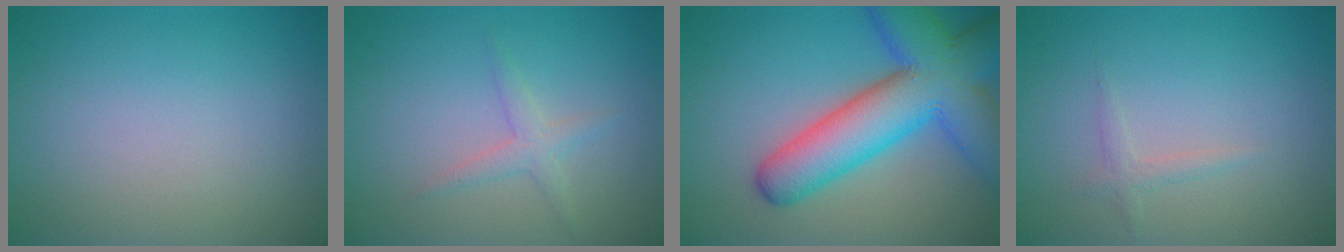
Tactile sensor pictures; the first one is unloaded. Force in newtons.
{"total": 1.6, "press": 1.6, "slide": 0.1}
{"total": 11.3, "press": 11.3, "slide": 0.6}
{"total": 1.0, "press": 1.0, "slide": 0.0}